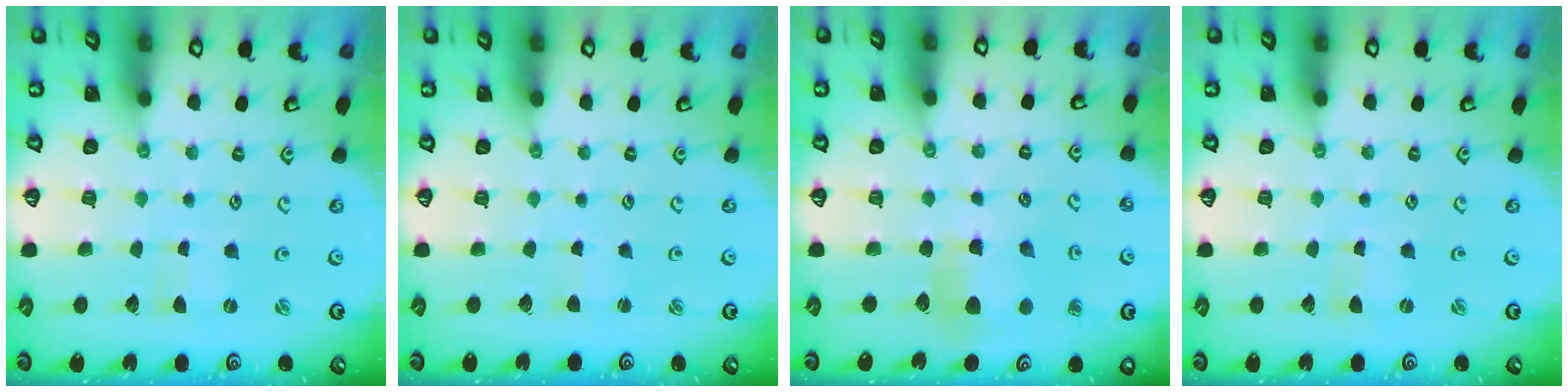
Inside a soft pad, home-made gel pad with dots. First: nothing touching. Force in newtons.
{"total": 1.8, "press": 1.8, "slide": 0.2}
{"total": 6.6, "press": 6.6, "slide": 0.8}
{"total": 0.0}